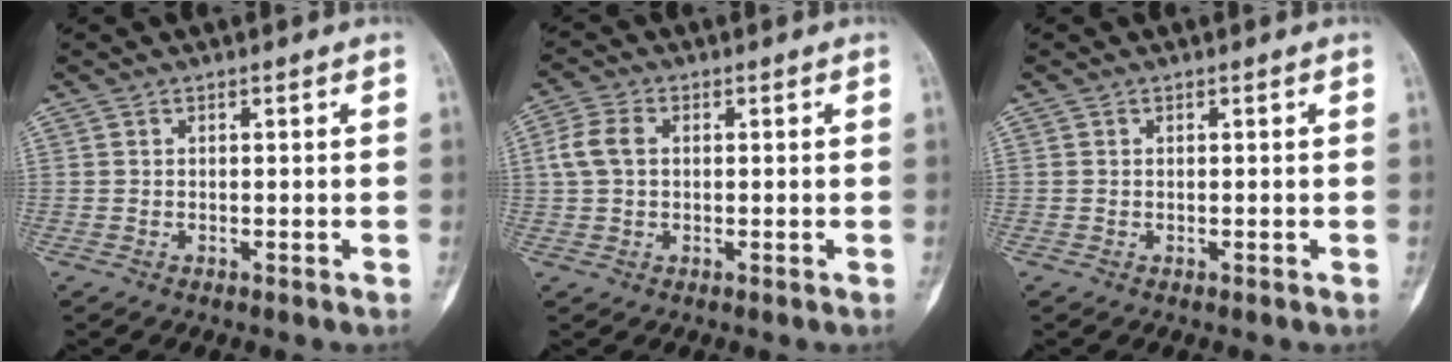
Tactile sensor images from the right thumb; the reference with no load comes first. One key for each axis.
{"total": 5.0, "fx": 0.7, "fy": 3.5, "fz": 3.6, "tx": -0.084, "ty": 0.013, "tz": 0.010}
{"total": 0.0}